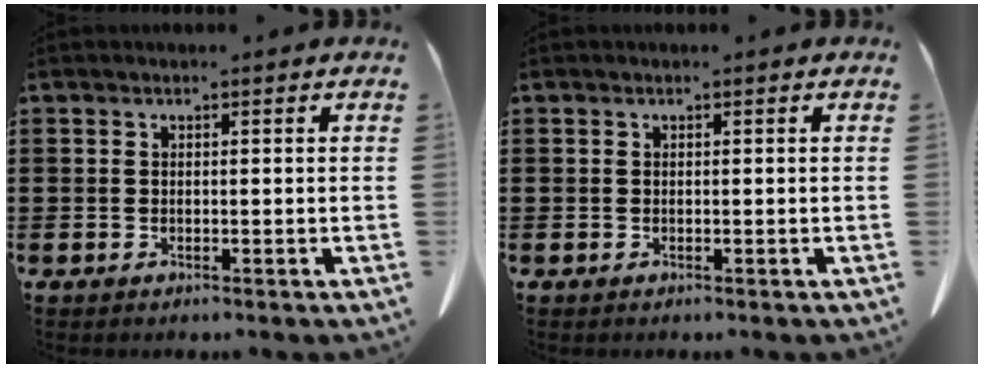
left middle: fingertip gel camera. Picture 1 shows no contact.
{"total": 0.0}